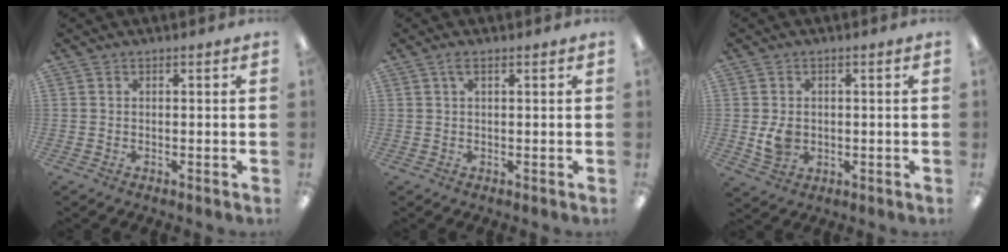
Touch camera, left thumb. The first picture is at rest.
{"total": 2.4, "force": [1.1, 0.8, 2.0], "torque": [-0.046, 0.005, 0.018]}
{"total": 4.7, "force": [-0.1, 3.8, 2.6], "torque": [-0.039, -0.001, -0.002]}